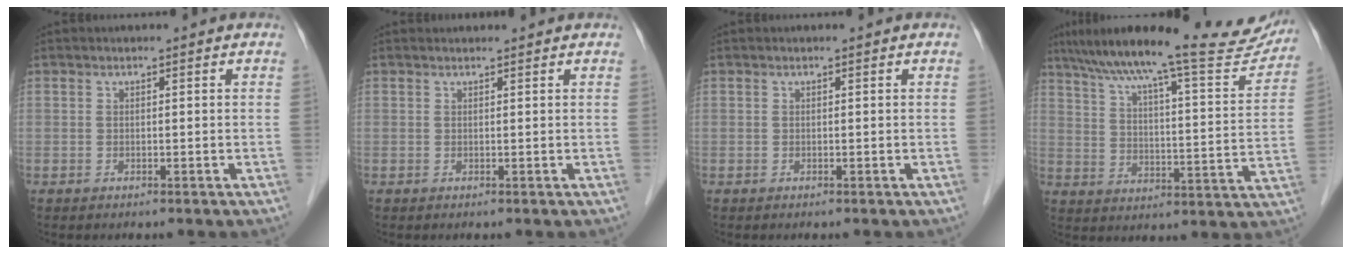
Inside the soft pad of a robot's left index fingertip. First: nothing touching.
{"total": 1.6, "force": [1.5, 0.2, 0.2], "torque": [-0.010, 0.016, 0.022]}
{"total": 0.0}
{"total": 25.5, "force": [22.4, 2.9, 11.9], "torque": [-0.188, -0.024, 0.297]}